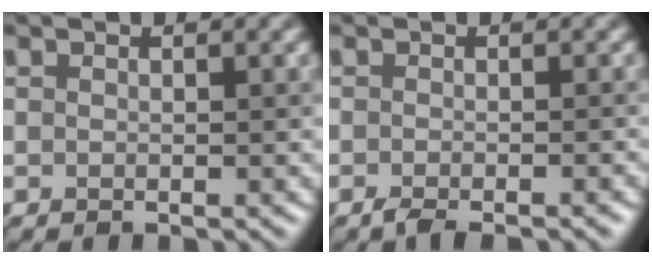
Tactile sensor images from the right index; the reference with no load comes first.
{"total": 2.1, "force": [-1.7, 0.2, 1.2], "torque": [-0.021, -0.002, -0.031]}